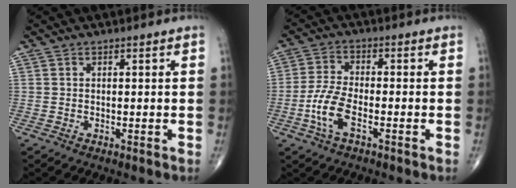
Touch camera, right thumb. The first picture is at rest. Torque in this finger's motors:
{"motor_torque": [2.08, 1.86, 0.79, -0.05, 0.25]}